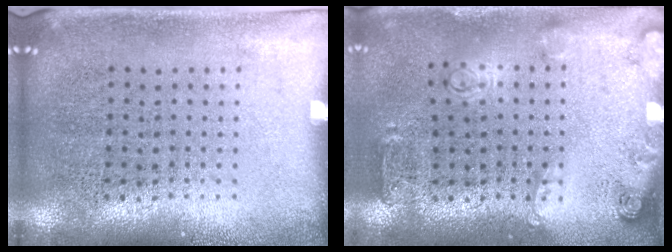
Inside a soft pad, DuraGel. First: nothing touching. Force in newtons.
{"total": 2.0, "press": 1.4, "slide": 1.4}